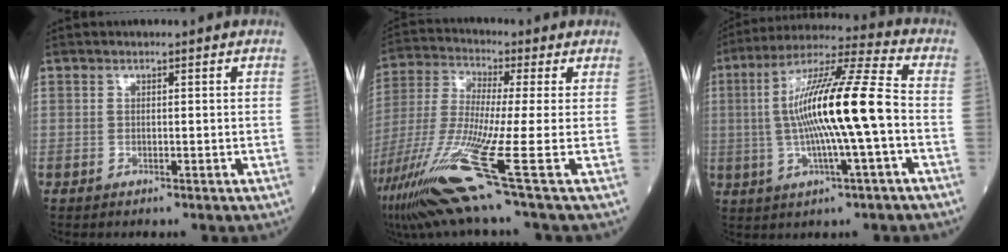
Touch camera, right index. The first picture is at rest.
{"total": 18.4, "force": [-8.2, -0.4, 16.5], "torque": [-0.360, -0.047, -0.161]}
{"total": 16.1, "force": [-0.9, 0.4, 16.1], "torque": [-0.292, 0.013, -0.023]}